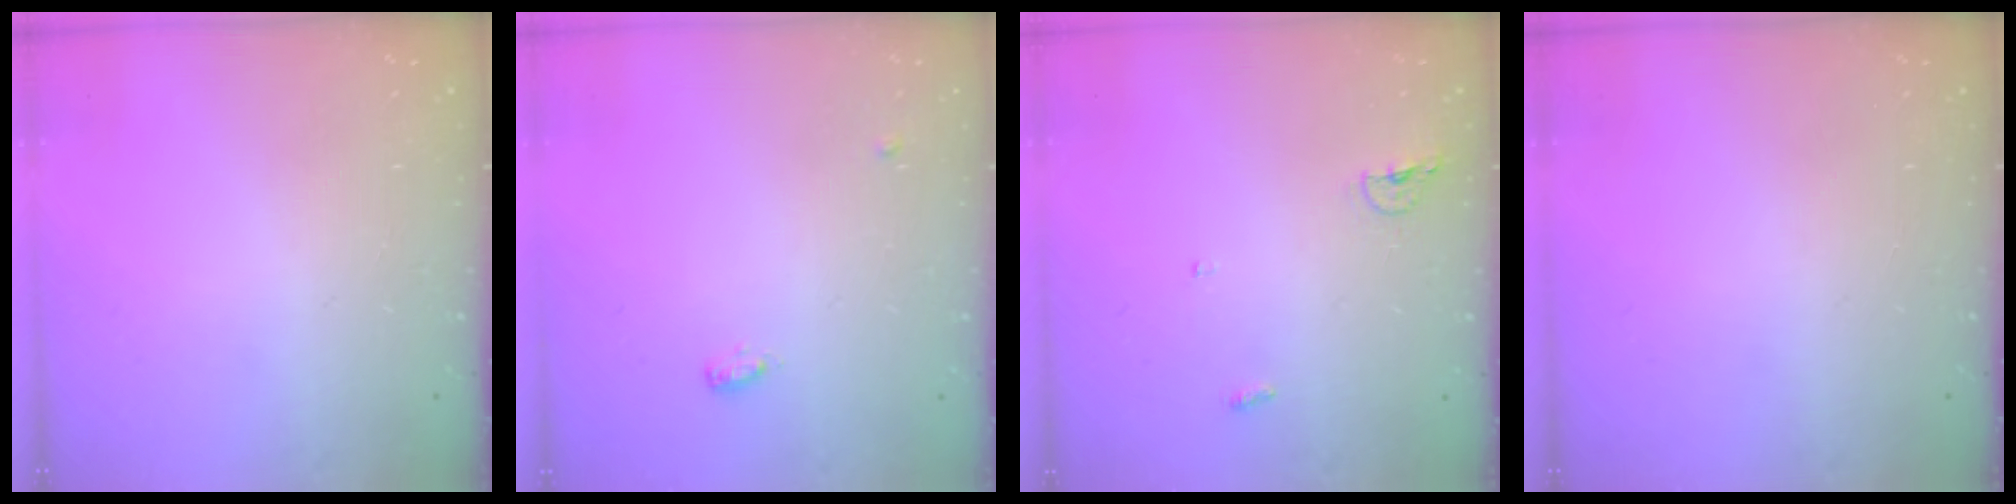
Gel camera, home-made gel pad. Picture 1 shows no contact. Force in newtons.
{"total": 7.9, "press": 4.2, "slide": 6.7}
{"total": 3.9, "press": 3.8, "slide": 0.8}
{"total": 0.0}